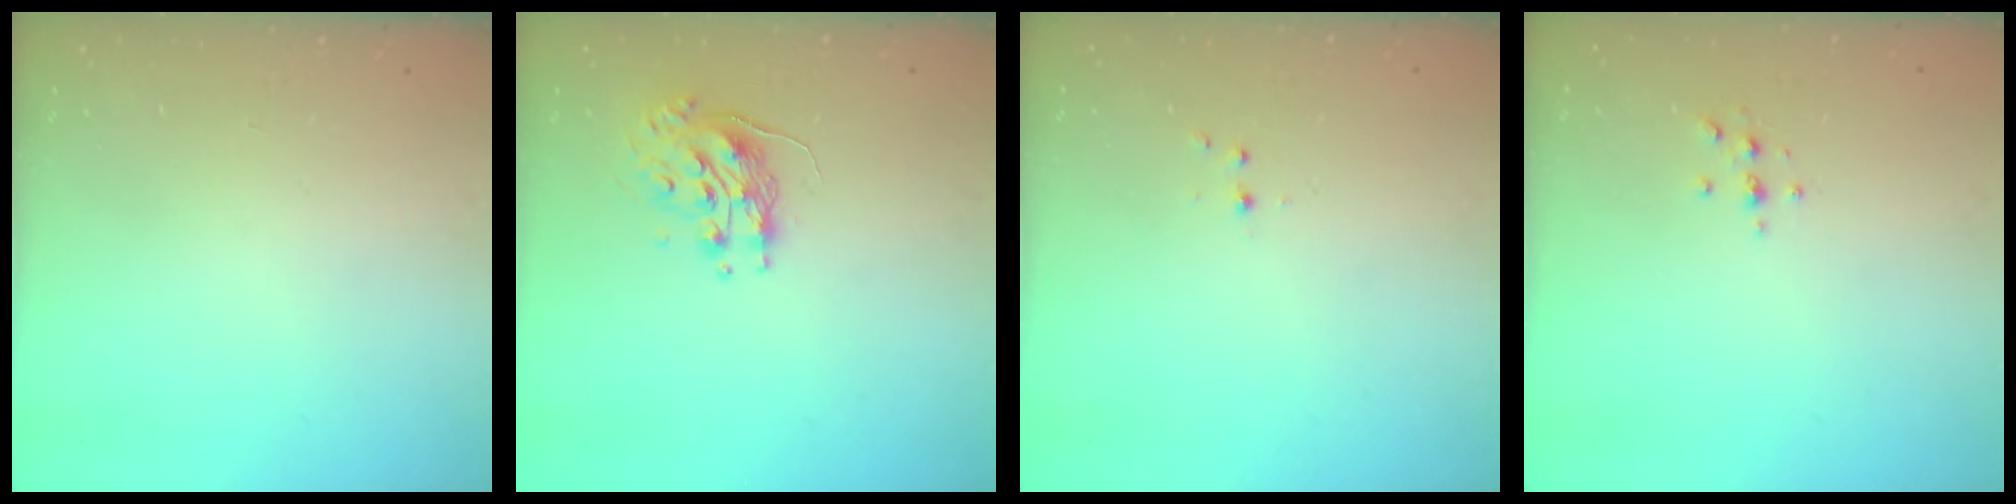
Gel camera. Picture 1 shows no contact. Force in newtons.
{"total": 9.2, "press": 9.2, "slide": 0.6}
{"total": 2.8, "press": 2.4, "slide": 1.5}
{"total": 2.8, "press": 2.7, "slide": 0.3}